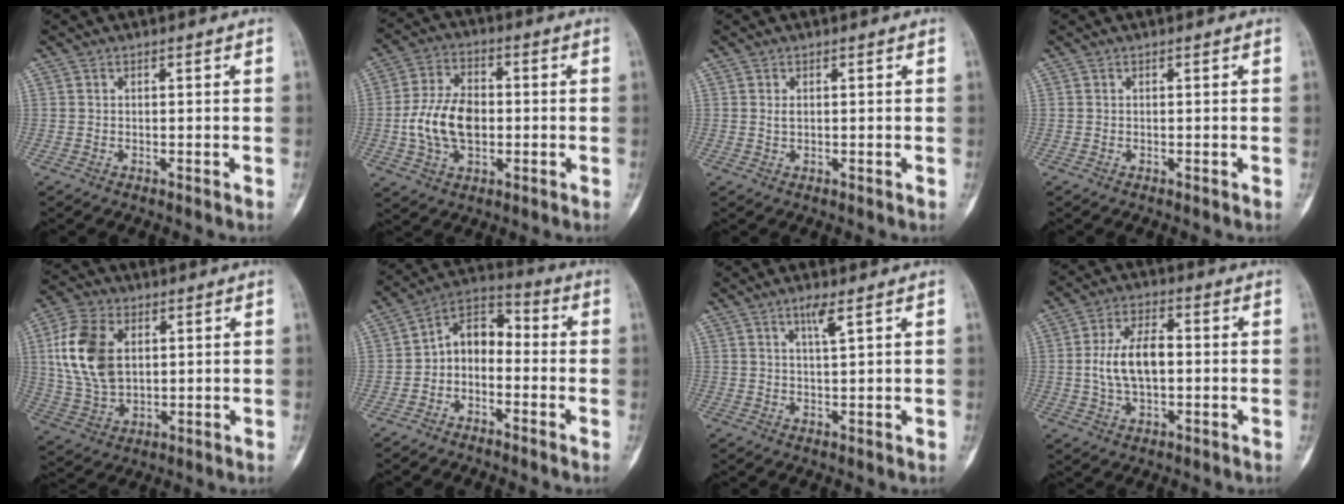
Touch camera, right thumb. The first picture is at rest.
{"total": 12.2, "force": [-1.2, 7.8, 9.3], "torque": [-0.166, 0.017, -0.022]}
{"total": 1.0, "force": [0.2, 0.6, 0.8], "torque": [-0.016, -0.001, 0.007]}
{"total": 0.0}
{"total": 13.9, "force": [3.1, 8.9, 10.2], "torque": [-0.201, -0.002, 0.064]}
{"total": 8.6, "force": [-2.1, 6.0, 5.8], "torque": [-0.077, 0.051, -0.055]}
{"total": 3.1, "force": [1.7, 0.2, 2.6], "torque": [-0.055, -0.009, 0.035]}
{"total": 9.9, "force": [0.0, 5.3, 8.4], "torque": [-0.157, 0.013, -0.002]}